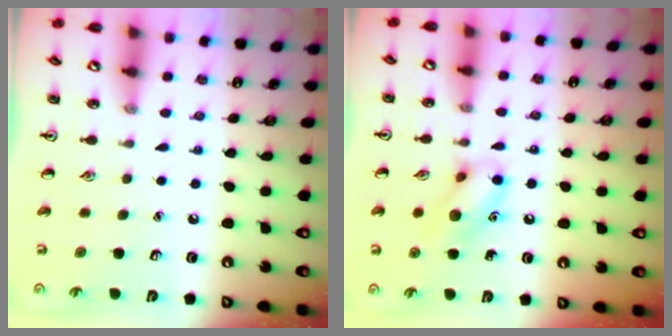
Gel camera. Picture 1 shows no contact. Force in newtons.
{"total": 10.1, "press": 10.1, "slide": 1.0}